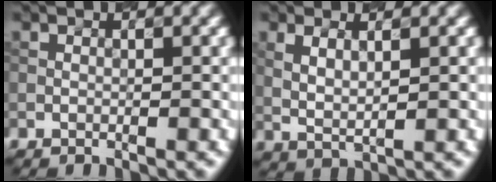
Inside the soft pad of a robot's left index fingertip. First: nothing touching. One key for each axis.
{"total": 2.3, "fx": 1.0, "fy": 0.7, "fz": 2.0, "tx": -0.044, "ty": -0.001, "tz": 0.024}